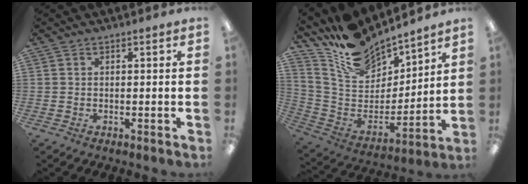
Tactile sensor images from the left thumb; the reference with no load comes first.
{"total": 16.0, "force": [14.5, 5.6, 3.9], "torque": [-0.117, -0.118, 0.268]}